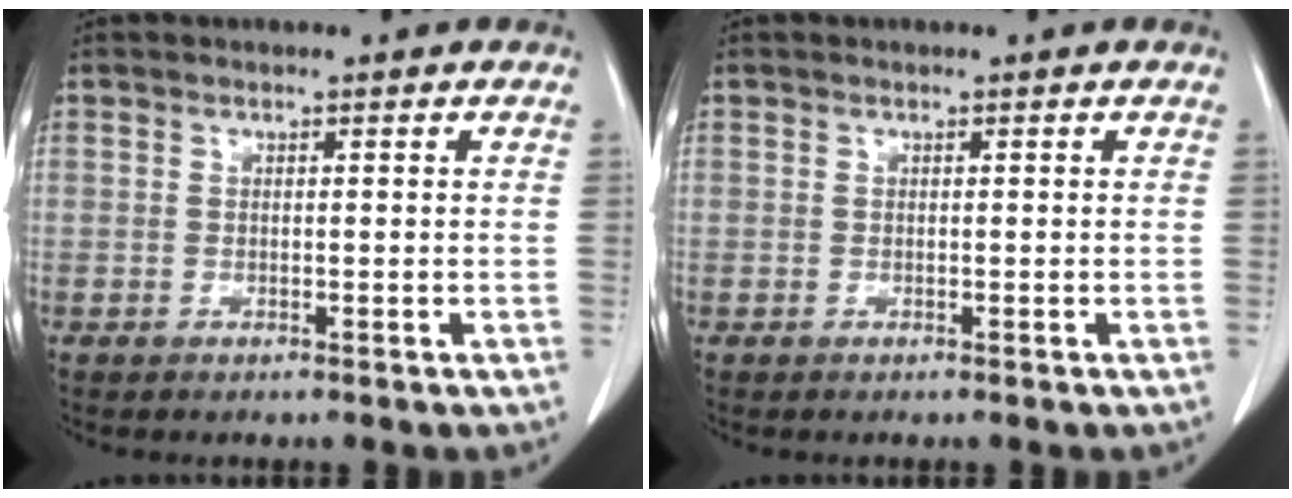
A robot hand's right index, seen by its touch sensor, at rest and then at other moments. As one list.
[{"total": 0.0}]